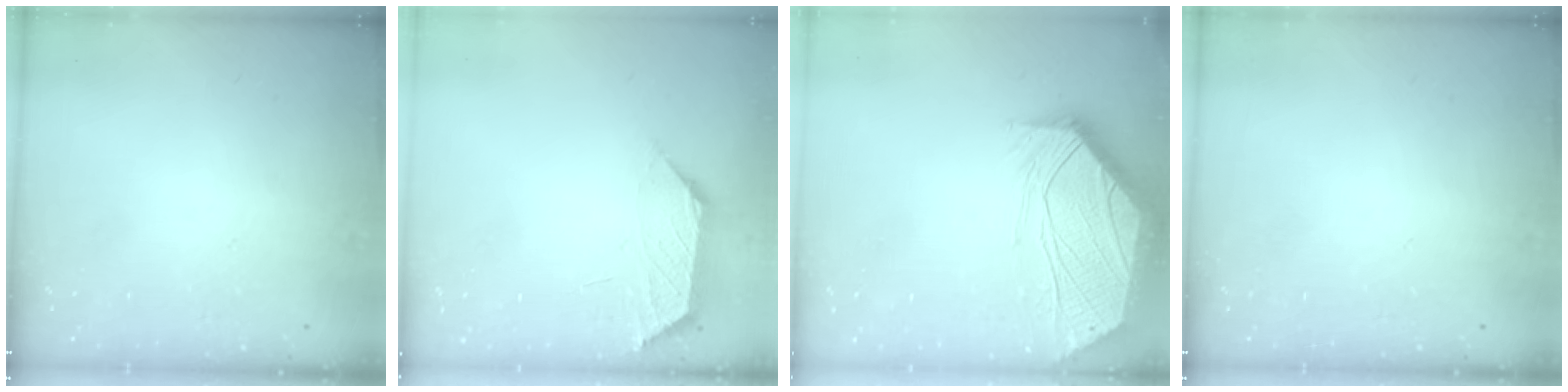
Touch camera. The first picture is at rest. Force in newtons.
{"total": 1.2, "press": 1.1, "slide": 0.4}
{"total": 4.5, "press": 4.4, "slide": 0.6}
{"total": 0.0}